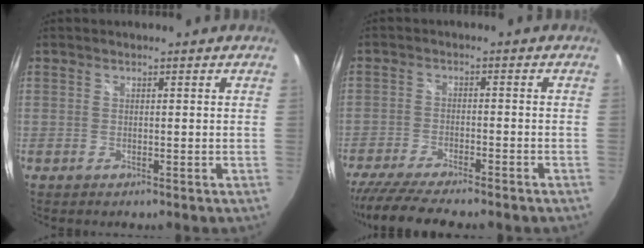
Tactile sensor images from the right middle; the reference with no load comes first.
{"total": 11.7, "force": [-10.1, 1.3, 5.8], "torque": [-0.131, -0.033, -0.166]}